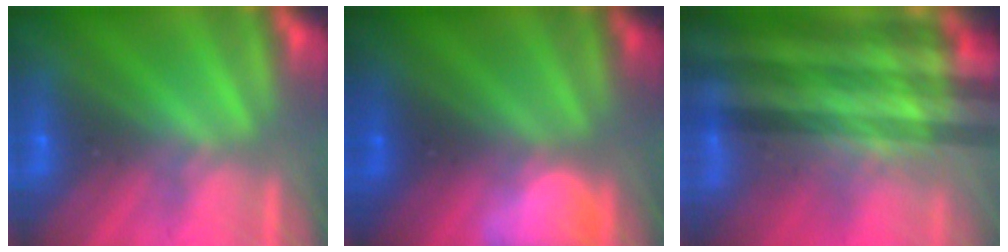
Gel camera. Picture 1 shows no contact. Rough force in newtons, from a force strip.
{"total": 2.8}
{"total": 8.3}